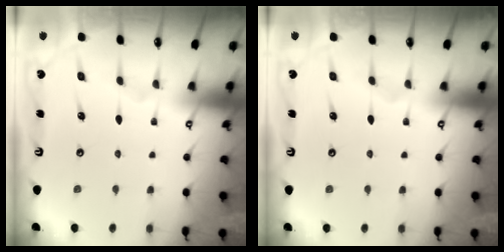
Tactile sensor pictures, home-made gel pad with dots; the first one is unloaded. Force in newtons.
{"total": 0.0}